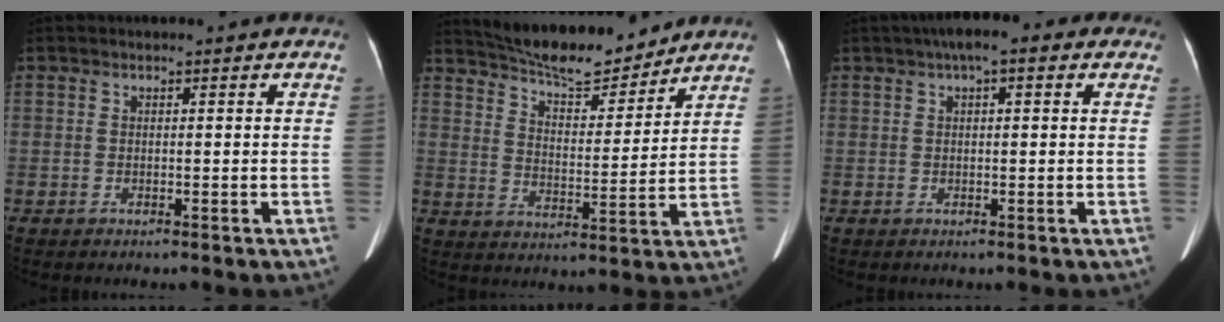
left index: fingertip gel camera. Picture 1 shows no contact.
{"total": 13.1, "force": [12.1, 2.2, 4.5], "torque": [-0.078, 0.001, 0.195]}
{"total": 5.5, "force": [2.9, 1.7, 4.3], "torque": [-0.068, 0.032, 0.037]}